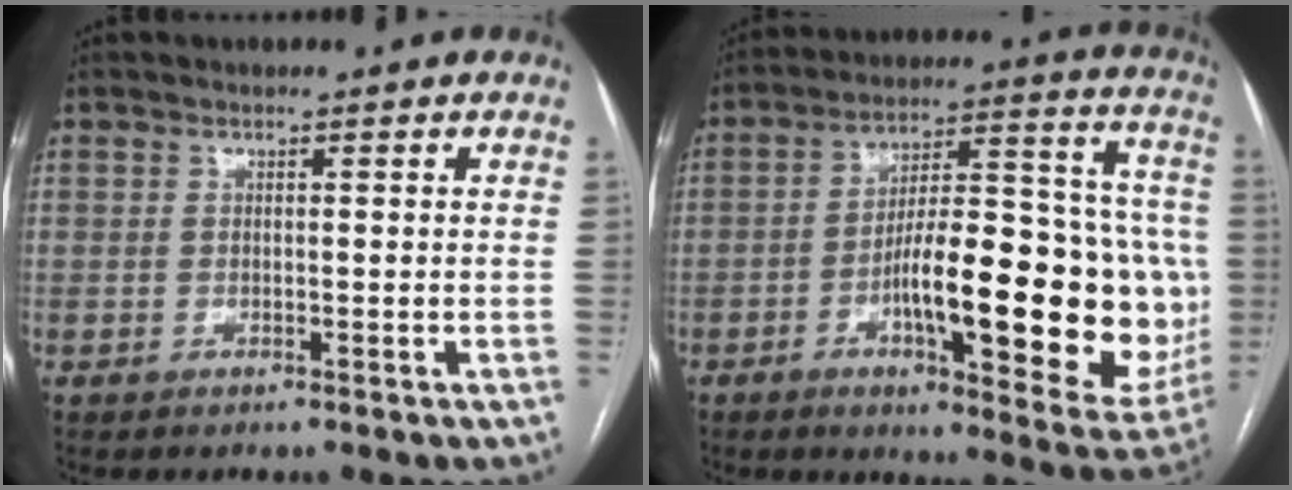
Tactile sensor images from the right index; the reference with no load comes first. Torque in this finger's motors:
{"motor_torque": [1.38, -0.76, 1.05, 0.21]}